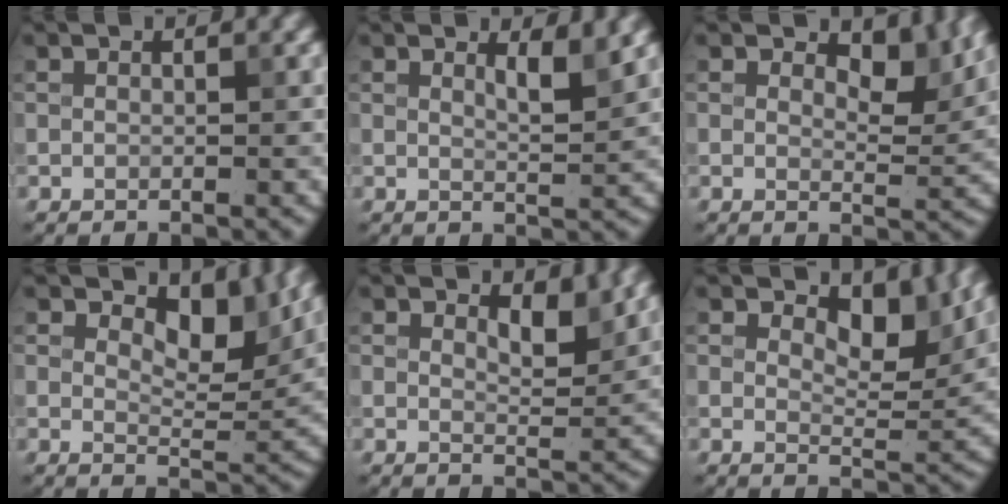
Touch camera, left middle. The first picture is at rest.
{"total": 2.3, "force": [1.4, 0.5, 1.7], "torque": [-0.019, -0.005, 0.022]}
{"total": 4.3, "force": [2.5, 2.0, 2.8], "torque": [-0.041, -0.006, 0.033]}
{"total": 5.5, "force": [3.1, 2.6, 3.8], "torque": [-0.051, -0.010, 0.040]}
{"total": 2.5, "force": [1.6, 0.9, 1.7], "torque": [-0.026, -0.008, 0.022]}
{"total": 5.1, "force": [3.0, 2.3, 3.4], "torque": [-0.048, -0.011, 0.038]}